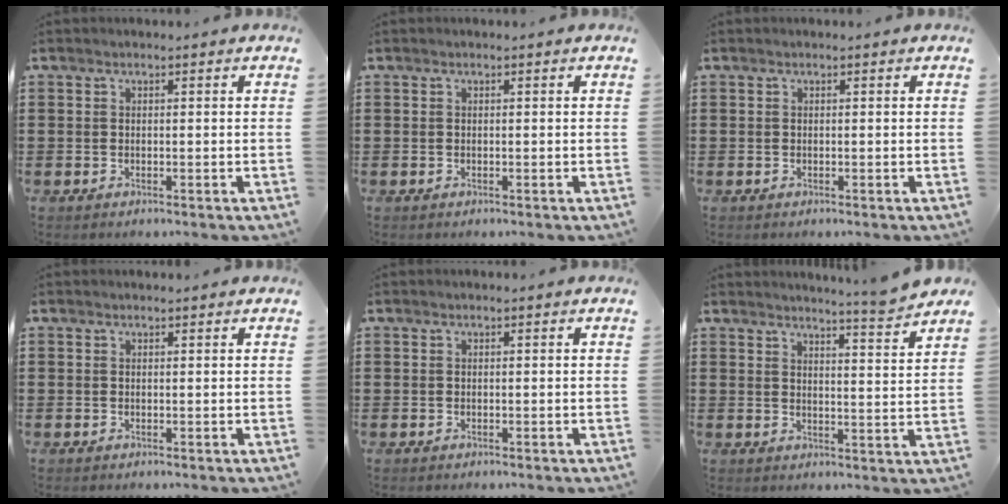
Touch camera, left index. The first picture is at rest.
{"total": 0.0}
{"total": 0.0}
{"total": 0.0}
{"total": 0.0}
{"total": 4.9, "force": [4.6, -1.2, 1.1], "torque": [-0.022, -0.036, 0.076]}